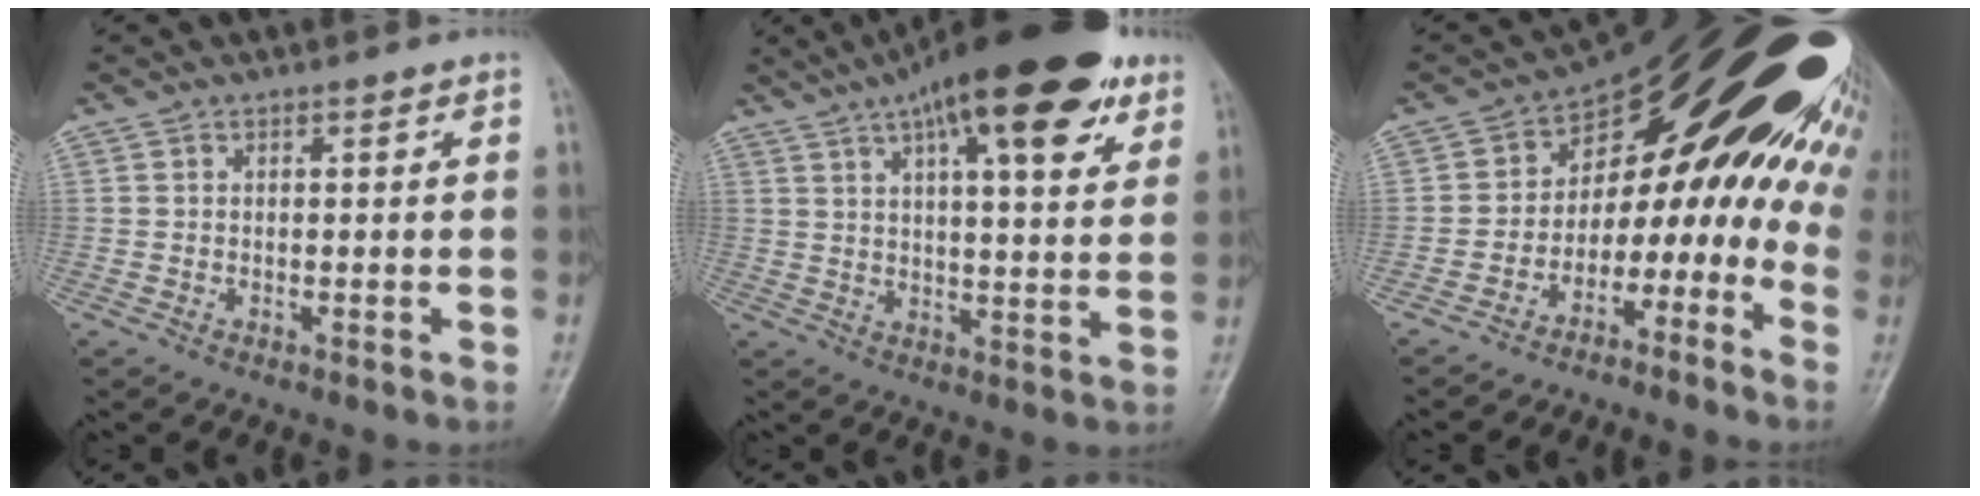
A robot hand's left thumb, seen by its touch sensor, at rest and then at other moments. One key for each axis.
{"total": 21.6, "fx": 12.2, "fy": 6.7, "fz": 16.5, "tx": -0.236, "ty": -0.013, "tz": 0.180}
{"total": 24.7, "fx": -0.2, "fy": 15.1, "fz": 19.5, "tx": -0.218, "ty": 0.125, "tz": -0.003}